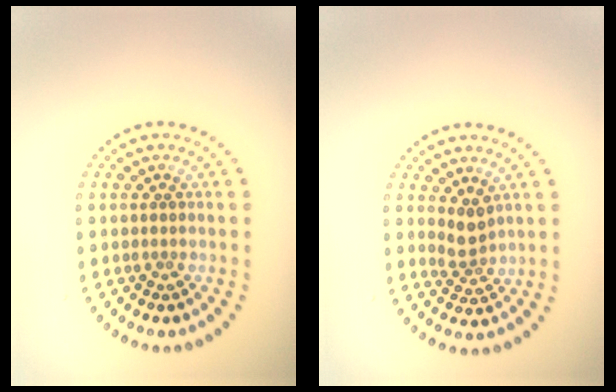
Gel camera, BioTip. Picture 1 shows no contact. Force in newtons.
{"total": 2.1, "press": 1.7, "slide": 1.3}